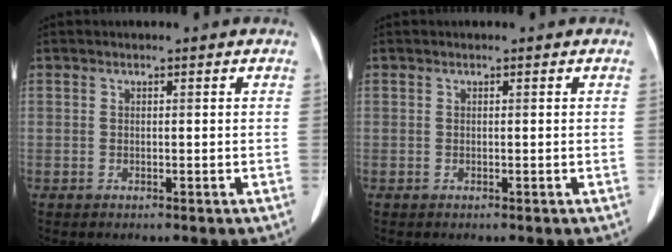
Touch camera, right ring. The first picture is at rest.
{"total": 0.0}